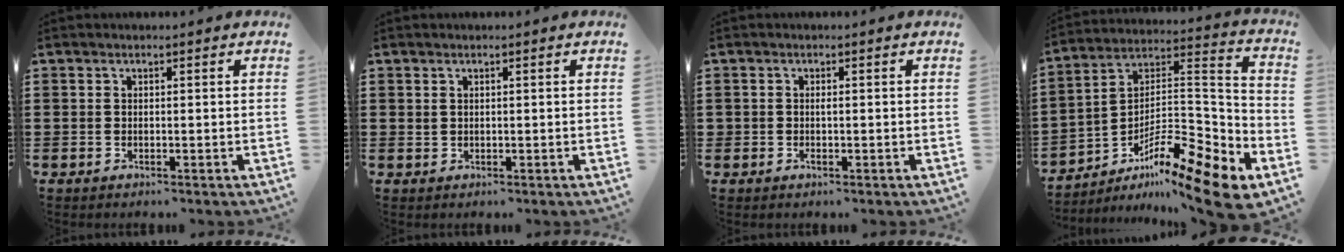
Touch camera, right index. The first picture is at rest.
{"total": 0.6, "force": [0.3, 0.4, 0.2], "torque": [-0.004, 0.002, 0.007]}
{"total": 0.8, "force": [-0.2, 0.5, 0.6], "torque": [-0.013, -0.001, -0.003]}
{"total": 13.5, "force": [-9.9, 2.6, 8.8], "torque": [-0.145, 0.020, -0.189]}